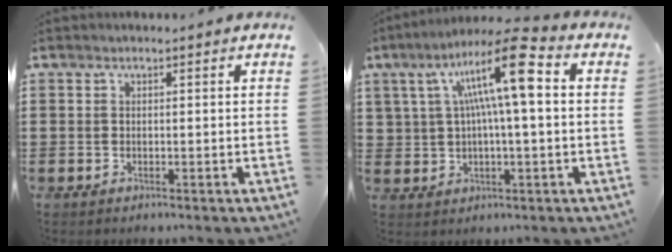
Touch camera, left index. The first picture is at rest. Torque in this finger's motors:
{"motor_torque": [0.89, -0.33, 1.06, 0.21]}